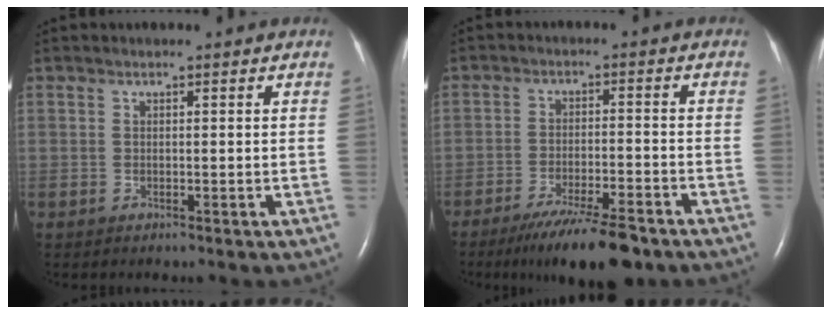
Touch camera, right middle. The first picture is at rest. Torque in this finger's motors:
{"motor_torque": [1.08, -1.05, 0.36, 0.08]}